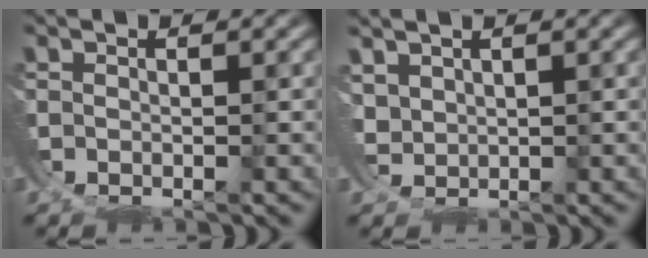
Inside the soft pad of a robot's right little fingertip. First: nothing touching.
{"total": 2.1, "force": [1.0, 1.9, -0.1], "torque": [-0.025, -0.009, 0.028]}